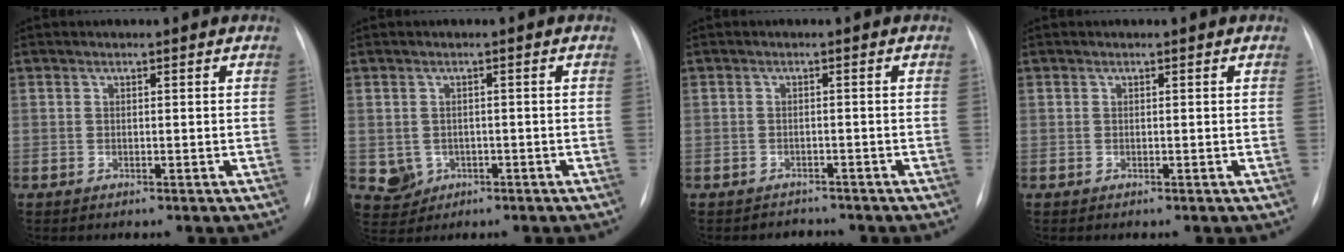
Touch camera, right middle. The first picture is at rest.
{"total": 4.0, "force": [-1.0, 3.8, 0.8], "torque": [-0.013, 0.002, -0.006]}
{"total": 2.3, "force": [-1.9, 1.0, -0.7], "torque": [0.006, 0.001, -0.029]}
{"total": 0.0}